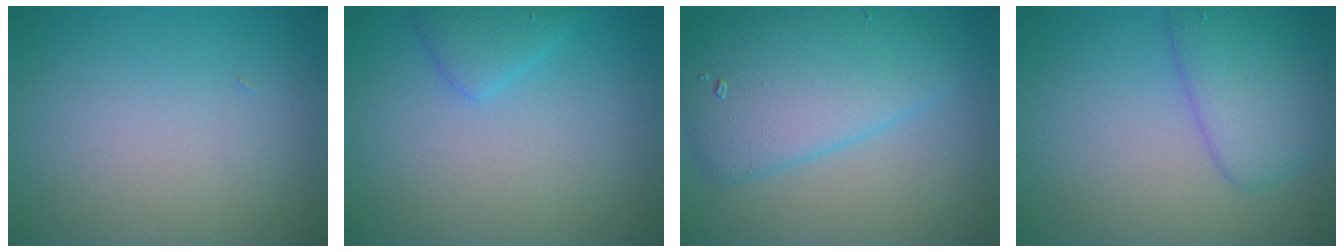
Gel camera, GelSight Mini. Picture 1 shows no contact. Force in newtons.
{"total": 2.0, "press": 2.0, "slide": 0.1}
{"total": 6.5, "press": 6.5, "slide": 0.2}
{"total": 4.2, "press": 4.2, "slide": 0.2}